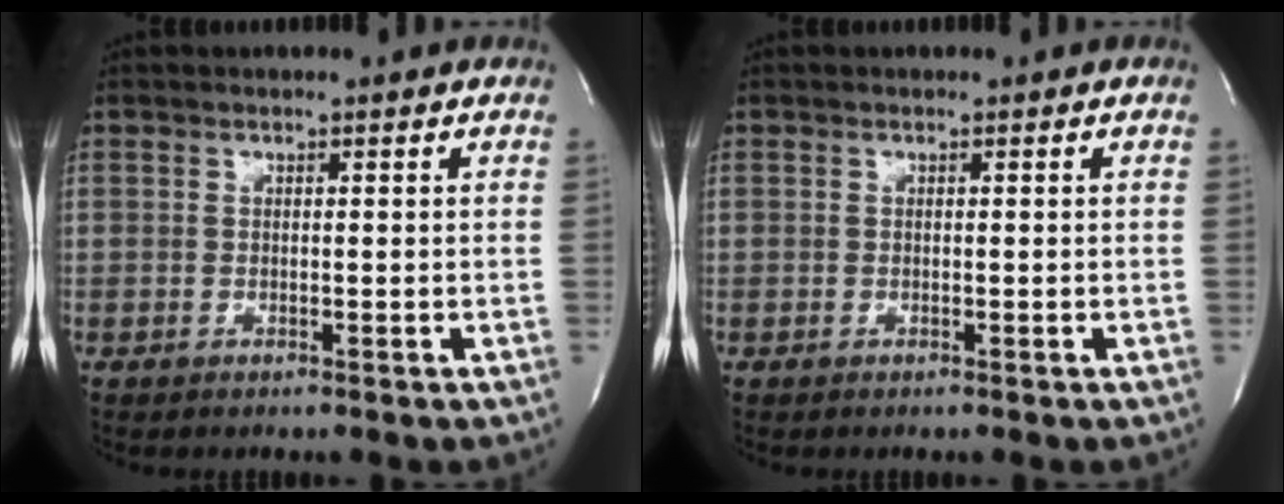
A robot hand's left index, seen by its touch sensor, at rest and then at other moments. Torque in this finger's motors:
{"motor_torque": [-0.07, 0.07, 0.00, -0.01]}